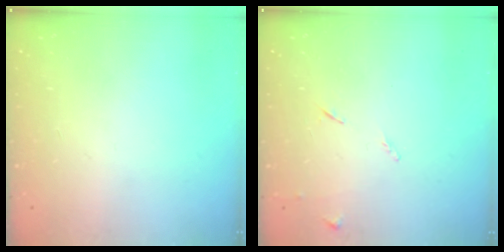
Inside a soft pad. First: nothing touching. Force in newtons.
{"total": 6.3, "press": 6.3, "slide": 0.6}